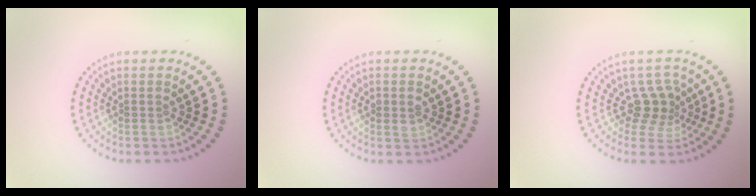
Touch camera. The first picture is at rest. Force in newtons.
{"total": 1.1, "press": 1.1, "slide": 0.0}
{"total": 2.6, "press": 1.9, "slide": 1.8}